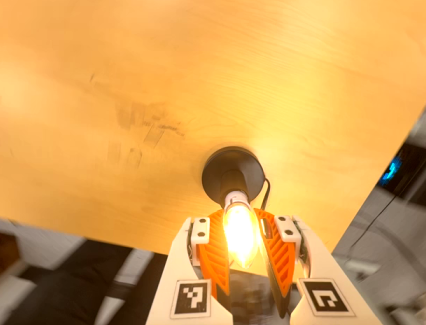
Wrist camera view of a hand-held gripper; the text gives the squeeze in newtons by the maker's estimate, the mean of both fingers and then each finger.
{"total": 13.5, "left": 12.9, "right": 14.1}